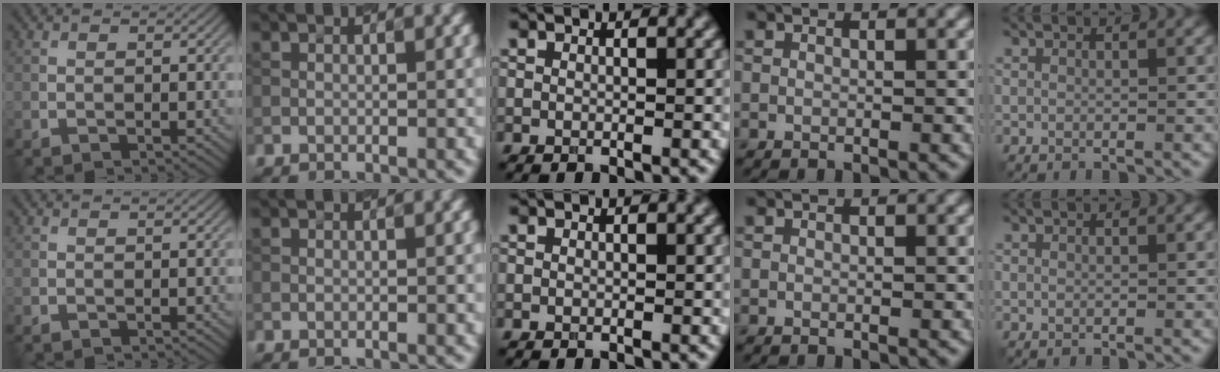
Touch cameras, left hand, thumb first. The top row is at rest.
{}